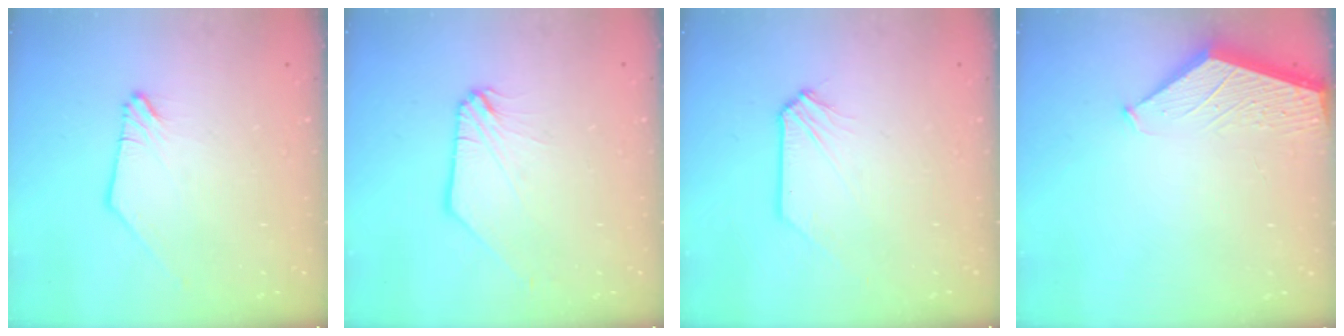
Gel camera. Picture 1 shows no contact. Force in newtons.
{"total": 1.0, "press": 1.0, "slide": 0.3}
{"total": 0.0}
{"total": 1.9, "press": 1.9, "slide": 0.2}